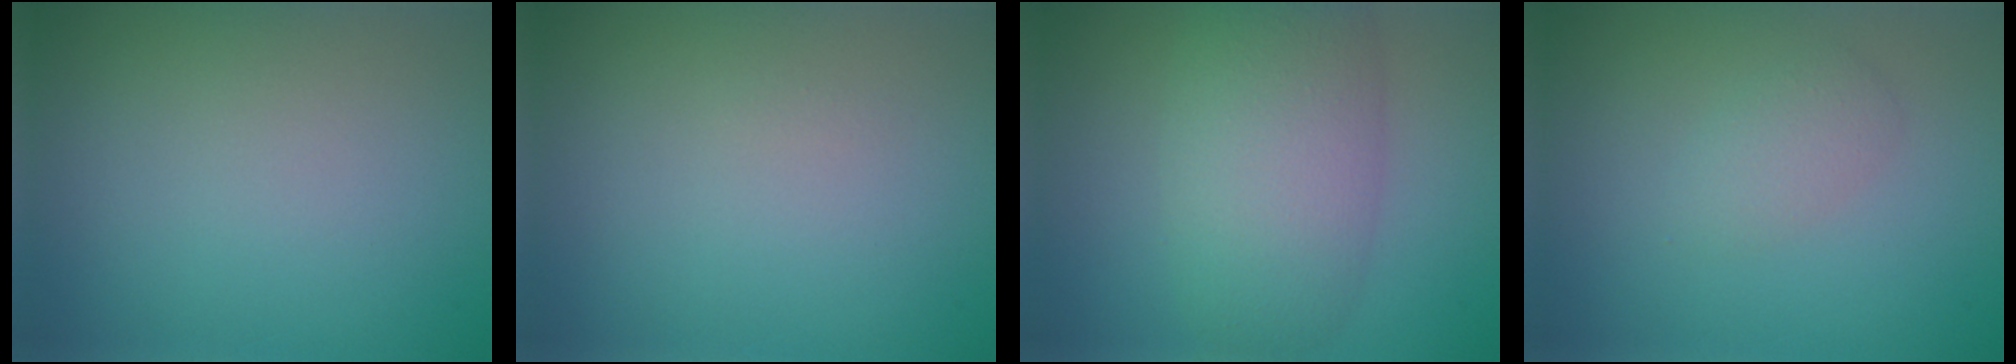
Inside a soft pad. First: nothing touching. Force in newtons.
{"total": 0.0}
{"total": 7.1, "press": 7.1, "slide": 0.1}
{"total": 1.7, "press": 1.7, "slide": 0.1}